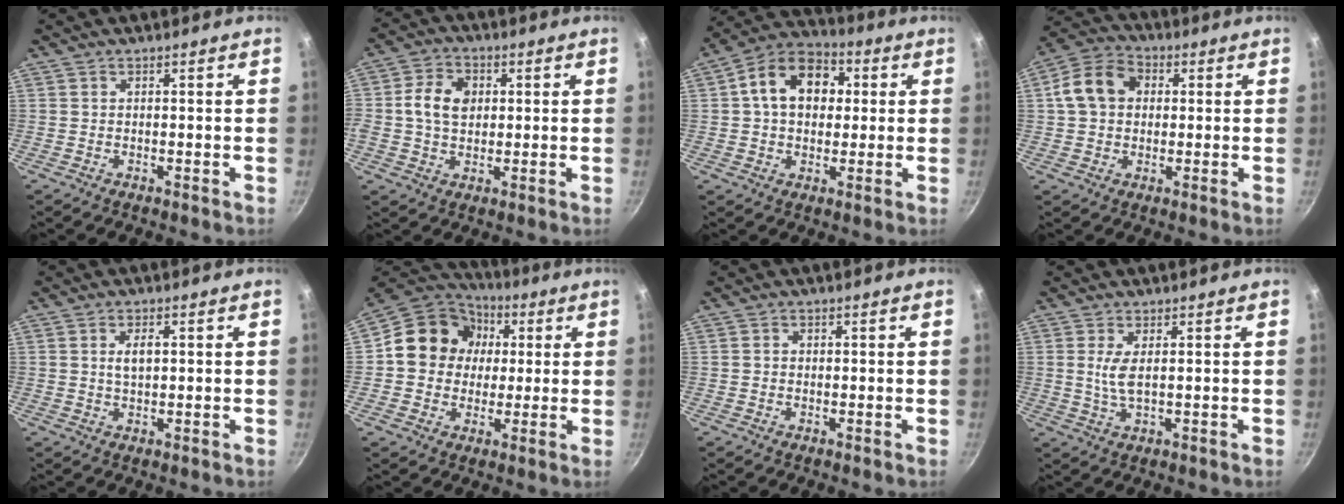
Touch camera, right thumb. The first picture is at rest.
{"total": 8.2, "force": [1.1, 6.2, 5.2], "torque": [-0.081, 0.007, 0.008]}
{"total": 14.0, "force": [2.6, 10.1, 9.3], "torque": [-0.116, 0.023, 0.022]}
{"total": 10.3, "force": [1.6, 8.1, 6.2], "torque": [-0.088, 0.021, 0.010]}
{"total": 3.0, "force": [0.6, 1.5, 2.6], "torque": [-0.038, 0.001, 0.012]}
{"total": 14.8, "force": [2.1, 13.2, 6.4], "torque": [-0.074, 0.024, 0.017]}
{"total": 0.6, "force": [-0.1, 0.6, 0.2], "torque": [-0.002, 0.002, -0.002]}
{"total": 3.8, "force": [0.8, 1.3, 3.5], "torque": [-0.077, -0.006, 0.017]}